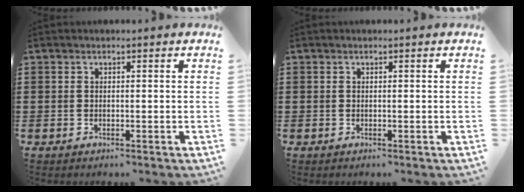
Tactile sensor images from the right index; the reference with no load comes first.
{"total": 0.0}